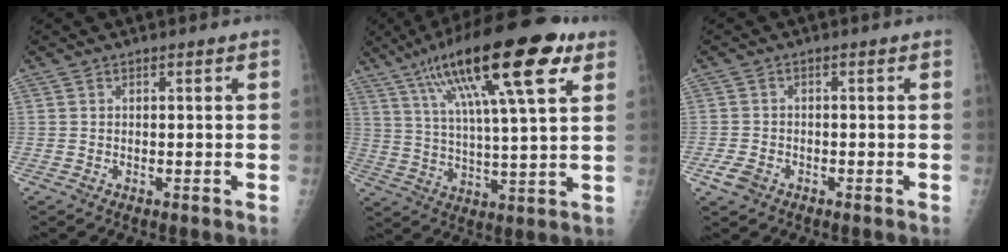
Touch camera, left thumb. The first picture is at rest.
{"total": 23.3, "force": [11.8, 5.4, 19.3], "torque": [-0.313, -0.006, 0.194]}
{"total": 3.2, "force": [-1.7, 2.2, 1.6], "torque": [-0.029, 0.002, -0.029]}